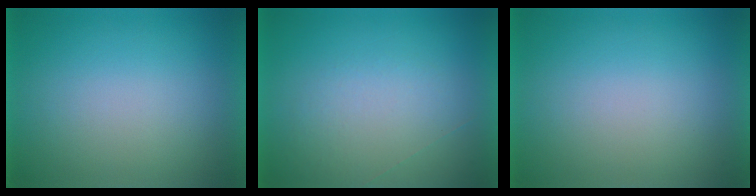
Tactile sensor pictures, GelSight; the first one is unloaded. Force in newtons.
{"total": 1.0}
{"total": 0.0}